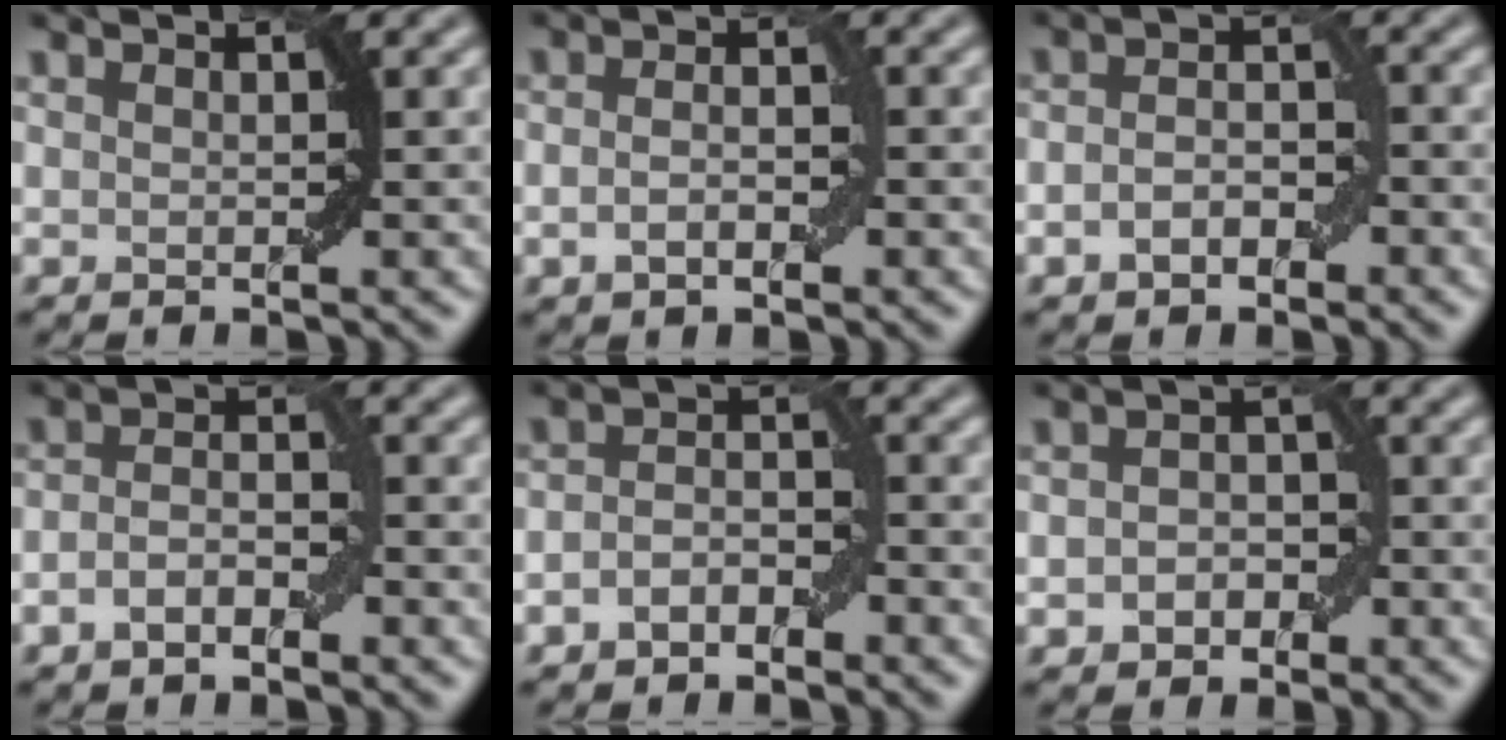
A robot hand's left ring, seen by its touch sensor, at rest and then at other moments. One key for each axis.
{"total": 2.3, "fx": -0.6, "fy": 1.1, "fz": 2.0, "tx": -0.037, "ty": 0.000, "tz": -0.013}
{"total": 3.1, "fx": -1.2, "fy": 1.8, "fz": 2.2, "tx": -0.039, "ty": 0.004, "tz": -0.024}
{"total": 2.8, "fx": -1.2, "fy": 1.3, "fz": 2.1, "tx": -0.039, "ty": 0.003, "tz": -0.026}
{"total": 2.7, "fx": -1.5, "fy": 1.6, "fz": 1.5, "tx": -0.026, "ty": 0.009, "tz": -0.029}
{"total": 2.7, "fx": -0.9, "fy": 2.1, "fz": 1.5, "tx": -0.017, "ty": 0.001, "tz": -0.017}